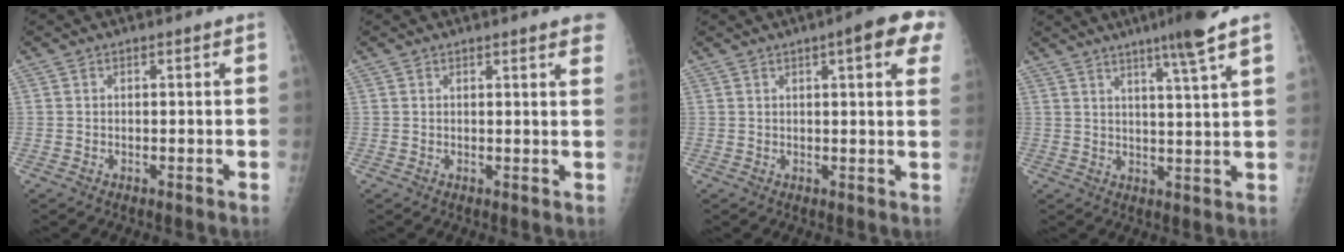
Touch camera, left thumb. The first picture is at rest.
{"total": 5.0, "force": [3.8, 0.6, 3.1], "torque": [-0.025, -0.004, 0.031]}
{"total": 9.4, "force": [4.3, 1.8, 8.1], "torque": [-0.081, -0.004, 0.044]}
{"total": 8.6, "force": [5.6, -0.9, 6.4], "torque": [-0.097, -0.024, 0.085]}